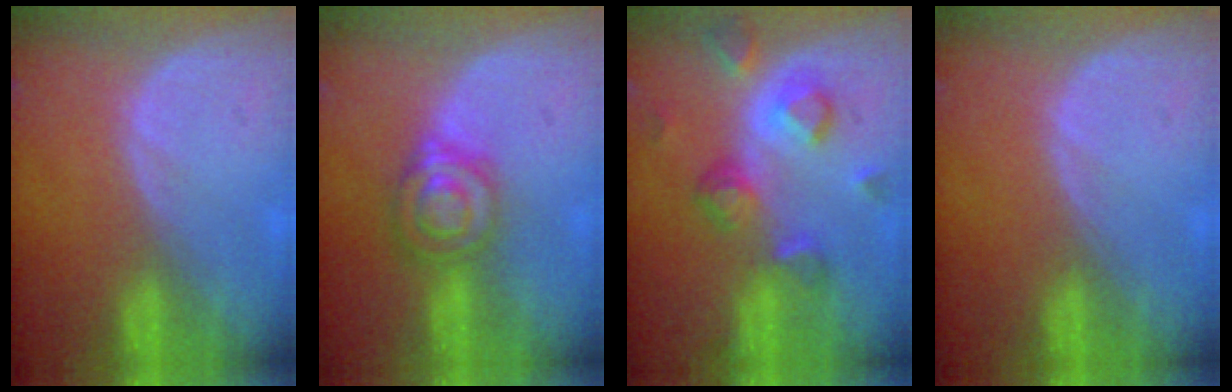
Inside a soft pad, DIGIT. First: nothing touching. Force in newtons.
{"total": 6.5, "press": 5.8, "slide": 3.0}
{"total": 8.0, "press": 7.1, "slide": 3.7}
{"total": 0.0}